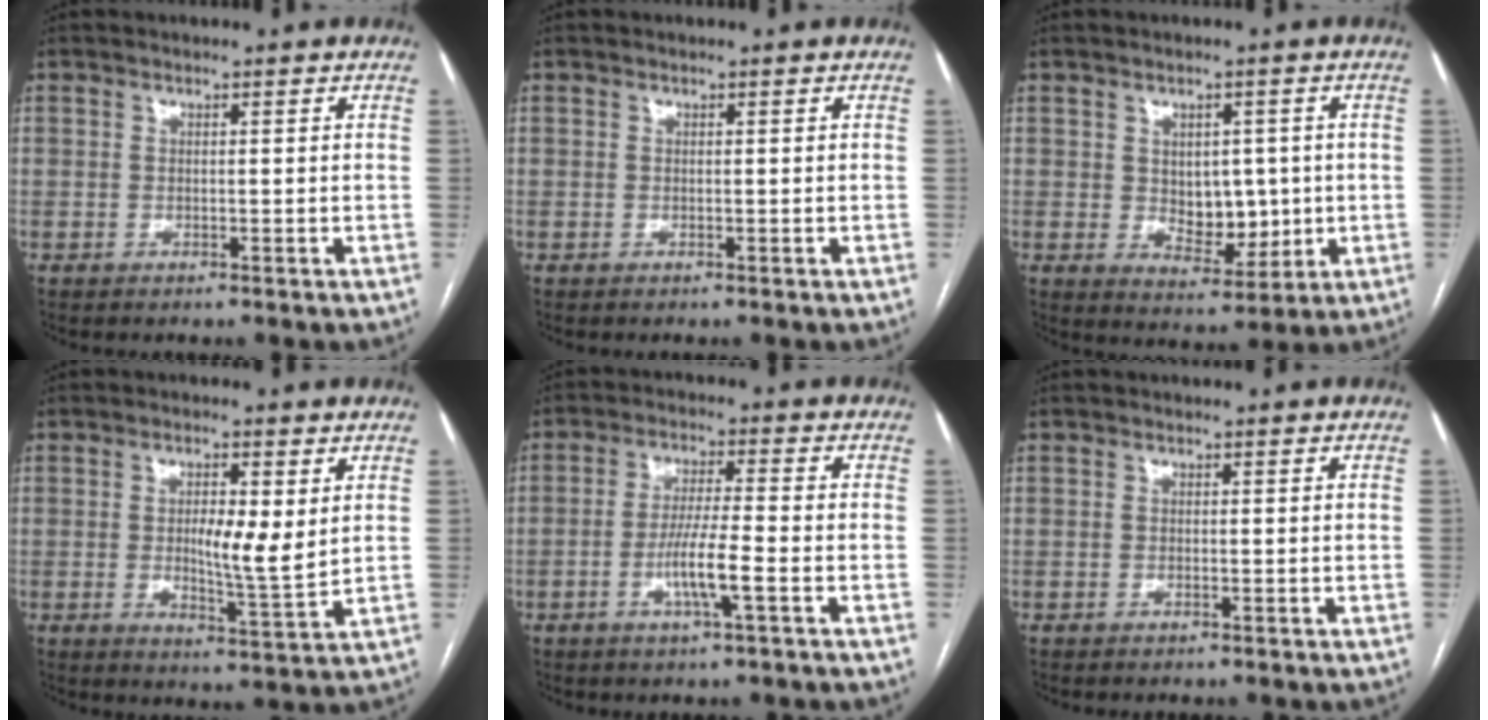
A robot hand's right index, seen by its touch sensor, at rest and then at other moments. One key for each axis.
{"total": 0.0}
{"total": 6.8, "fx": 0.2, "fy": 4.3, "fz": 5.3, "tx": -0.073, "ty": -0.001, "tz": 0.020}
{"total": 6.8, "fx": 1.0, "fy": 1.2, "fz": 6.7, "tx": -0.109, "ty": -0.009, "tz": 0.018}
{"total": 5.7, "fx": -2.0, "fy": 0.1, "fz": 5.3, "tx": -0.101, "ty": -0.007, "tz": -0.037}
{"total": 0.0}